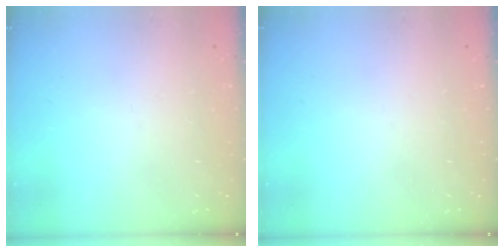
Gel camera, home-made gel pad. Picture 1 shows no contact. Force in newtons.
{"total": 0.0}